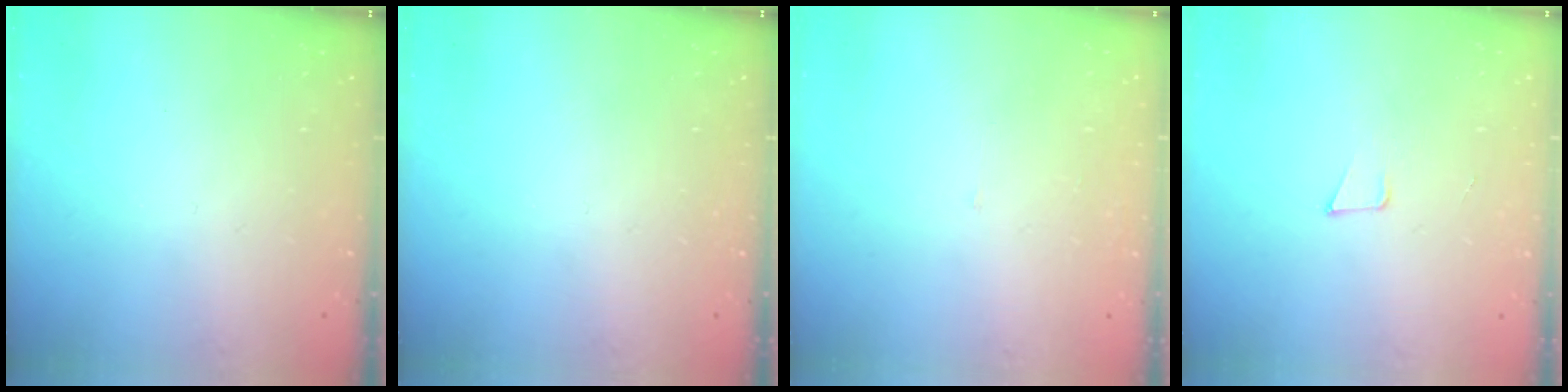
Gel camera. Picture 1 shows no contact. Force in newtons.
{"total": 0.0}
{"total": 2.0, "press": 2.0, "slide": 0.1}
{"total": 3.9, "press": 2.9, "slide": 2.6}